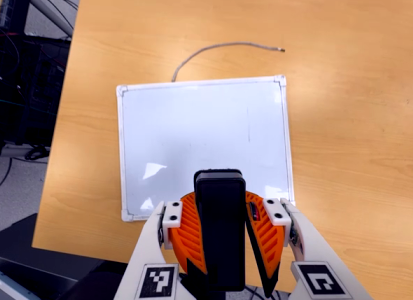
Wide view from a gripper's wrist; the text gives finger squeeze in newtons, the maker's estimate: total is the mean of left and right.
{"total": 13.2, "left": 11.4, "right": 14.9}